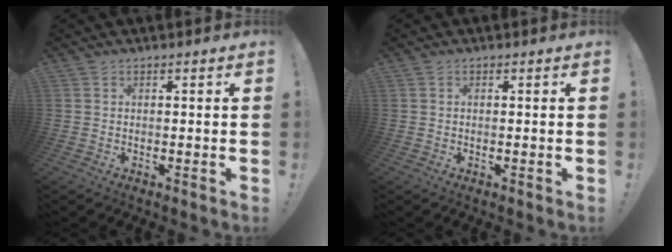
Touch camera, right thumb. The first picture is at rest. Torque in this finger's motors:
{"motor_torque": [0.11, 0.01, -0.15, -0.02, -0.01]}